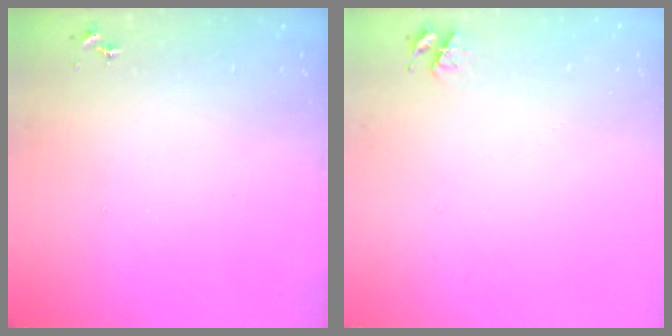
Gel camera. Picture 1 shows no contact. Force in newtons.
{"total": 3.5, "press": 3.5, "slide": 0.5}